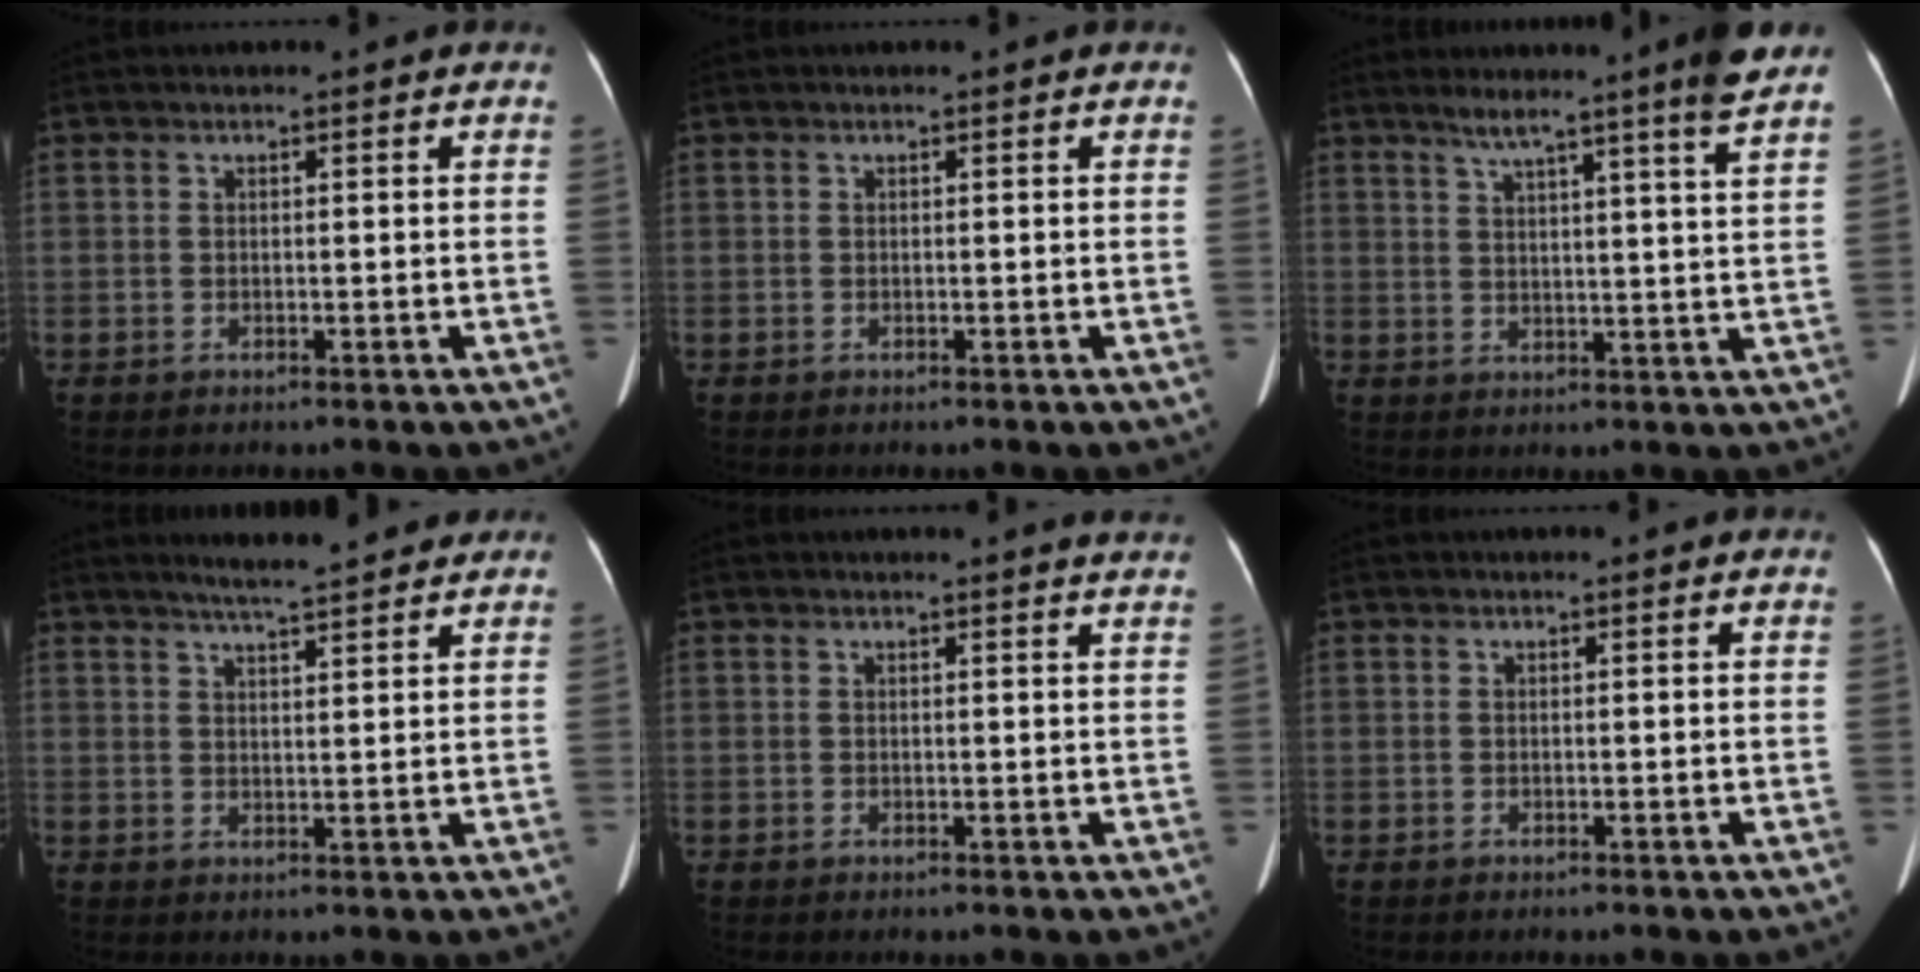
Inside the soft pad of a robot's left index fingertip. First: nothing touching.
{"total": 0.0}
{"total": 8.9, "force": [7.1, -1.7, 5.1], "torque": [-0.073, -0.005, 0.088]}
{"total": 8.1, "force": [7.1, 0.9, 3.8], "torque": [-0.057, 0.017, 0.097]}
{"total": 3.6, "force": [3.5, -0.3, 1.0], "torque": [-0.014, -0.009, 0.020]}
{"total": 0.0}